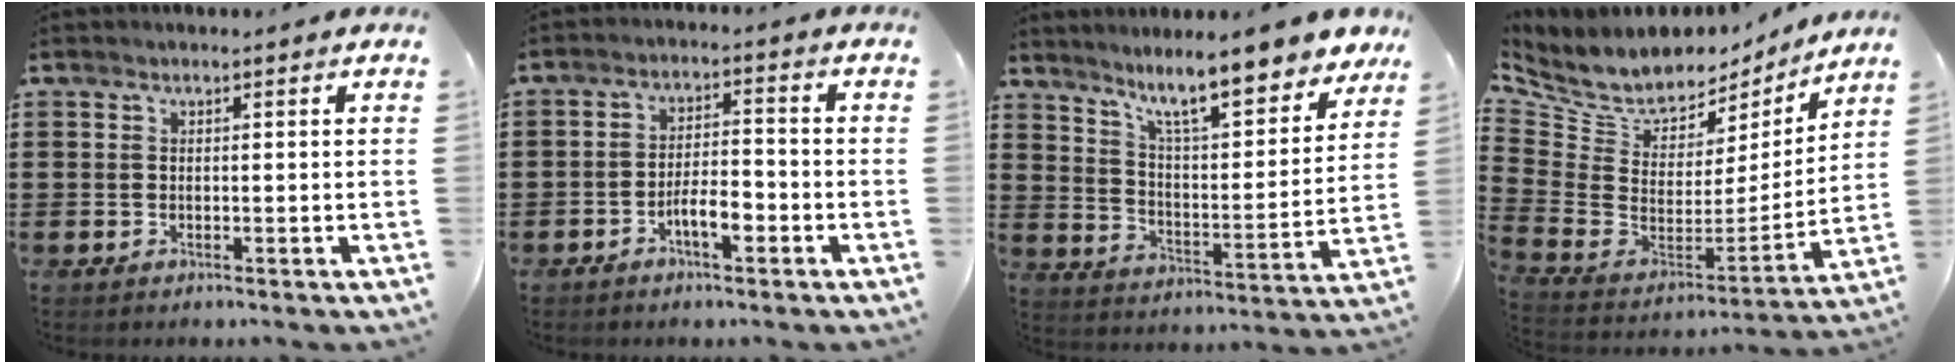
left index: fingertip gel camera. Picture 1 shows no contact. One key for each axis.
{"total": 4.8, "fx": -2.5, "fy": 1.5, "fz": 3.8, "tx": -0.071, "ty": 0.007, "tz": -0.048}
{"total": 10.3, "fx": 8.7, "fy": 0.8, "fz": 5.6, "tx": -0.112, "ty": -0.056, "tz": 0.143}
{"total": 7.2, "fx": 6.1, "fy": 3.5, "fz": 1.4, "tx": -0.072, "ty": -0.050, "tz": 0.111}